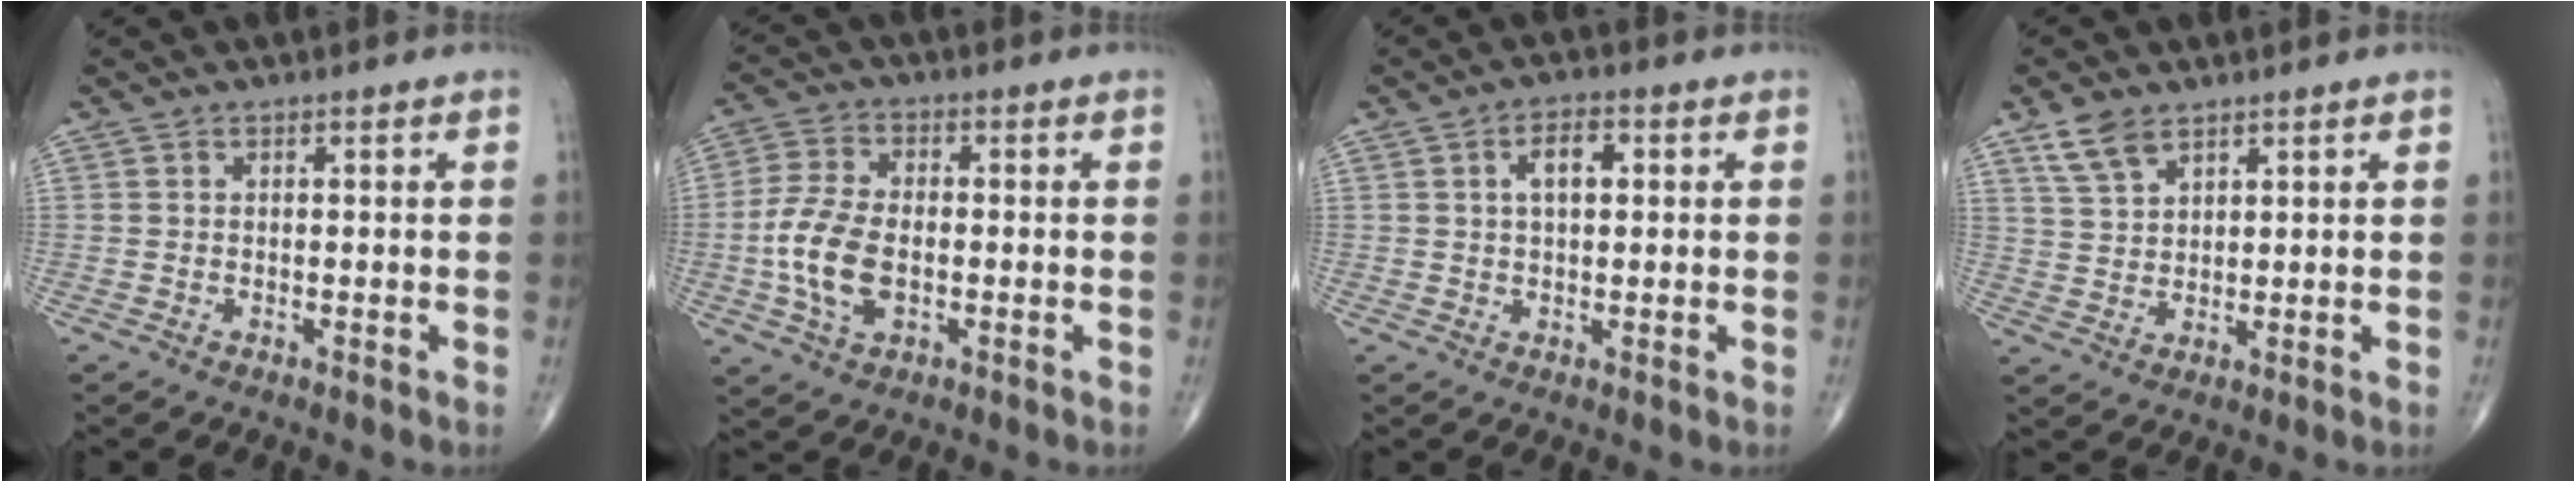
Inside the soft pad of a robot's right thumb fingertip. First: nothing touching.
{"total": 10.2, "force": [-1.9, 5.8, 8.2], "torque": [-0.174, 0.008, -0.039]}
{"total": 4.7, "force": [1.2, 2.4, 3.9], "torque": [-0.061, 0.006, 0.017]}
{"total": 5.5, "force": [3.7, 2.8, 3.0], "torque": [-0.050, -0.013, 0.078]}